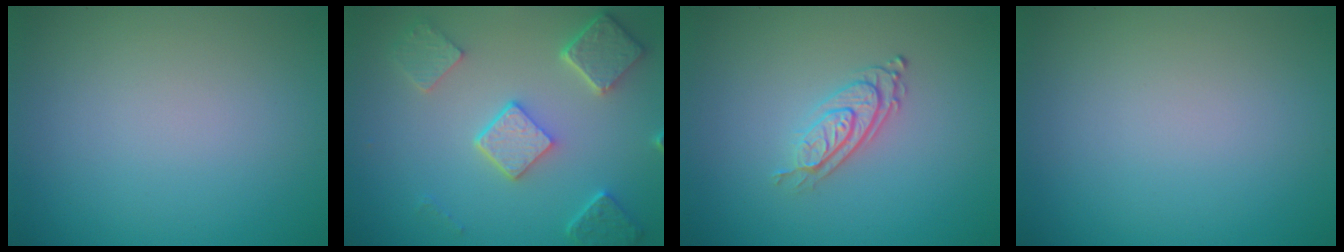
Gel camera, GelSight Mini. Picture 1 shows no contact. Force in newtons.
{"total": 5.0, "press": 3.9, "slide": 3.1}
{"total": 2.8, "press": 2.0, "slide": 1.9}
{"total": 0.0}